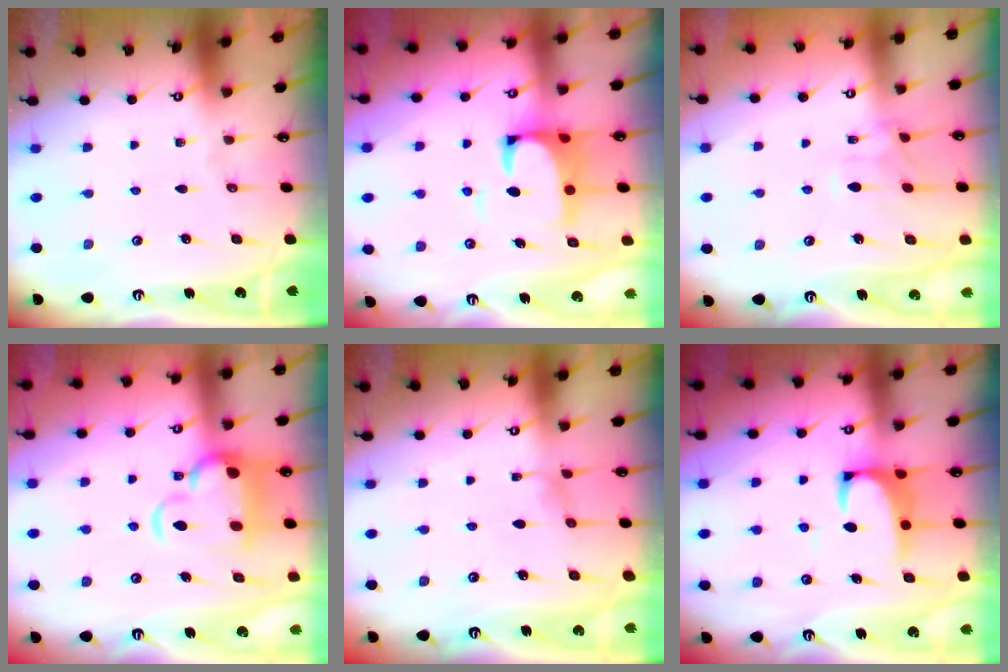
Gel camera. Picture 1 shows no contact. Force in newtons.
{"total": 4.4, "press": 4.2, "slide": 1.3}
{"total": 1.7, "press": 1.1, "slide": 1.2}
{"total": 7.7, "press": 7.5, "slide": 1.7}
{"total": 1.5, "press": 1.4, "slide": 0.3}
{"total": 2.4, "press": 2.2, "slide": 0.9}